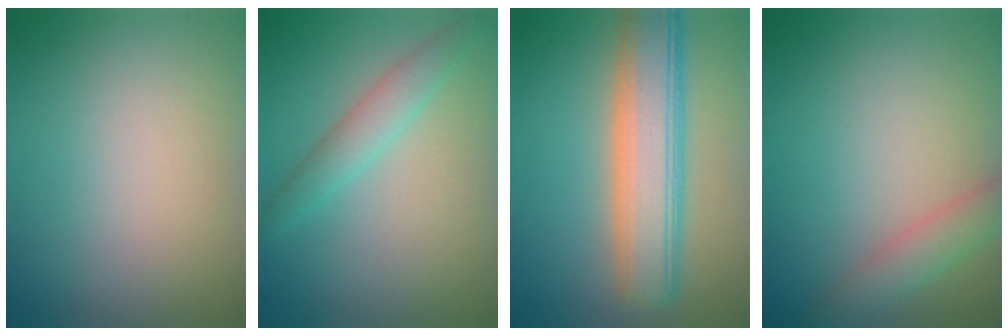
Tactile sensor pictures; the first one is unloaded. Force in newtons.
{"total": 2.6, "press": 2.6, "slide": 0.1}
{"total": 7.6, "press": 7.6, "slide": 0.5}
{"total": 2.8, "press": 2.8, "slide": 0.2}